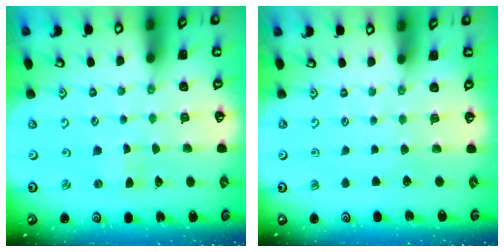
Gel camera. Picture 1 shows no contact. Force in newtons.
{"total": 0.0}